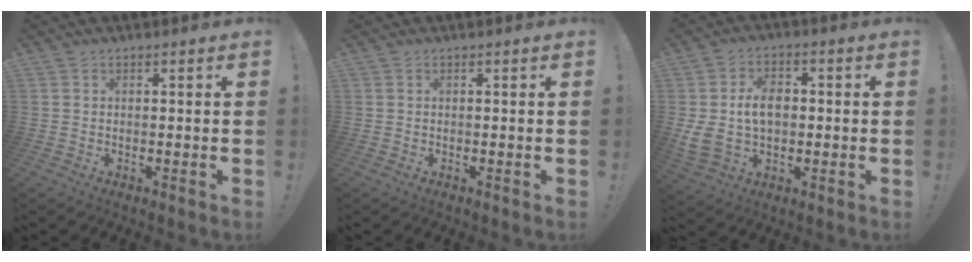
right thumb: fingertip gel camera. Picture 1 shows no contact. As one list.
[{"total": 0.0}, {"total": 10.8, "force": [0.8, 7.9, 7.4], "torque": [-0.130, 0.001, 0.019]}]